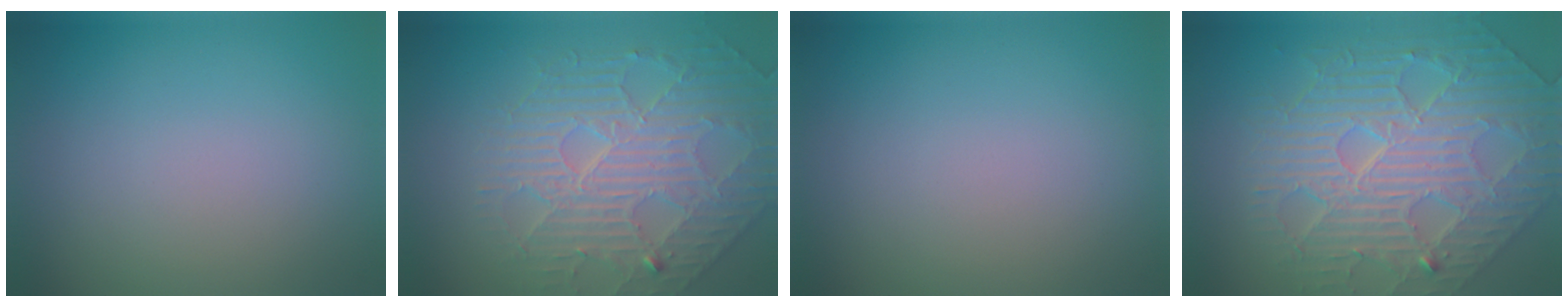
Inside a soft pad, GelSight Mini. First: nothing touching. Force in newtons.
{"total": 4.7, "press": 4.6, "slide": 0.6}
{"total": 0.0}
{"total": 6.8, "press": 5.8, "slide": 3.5}